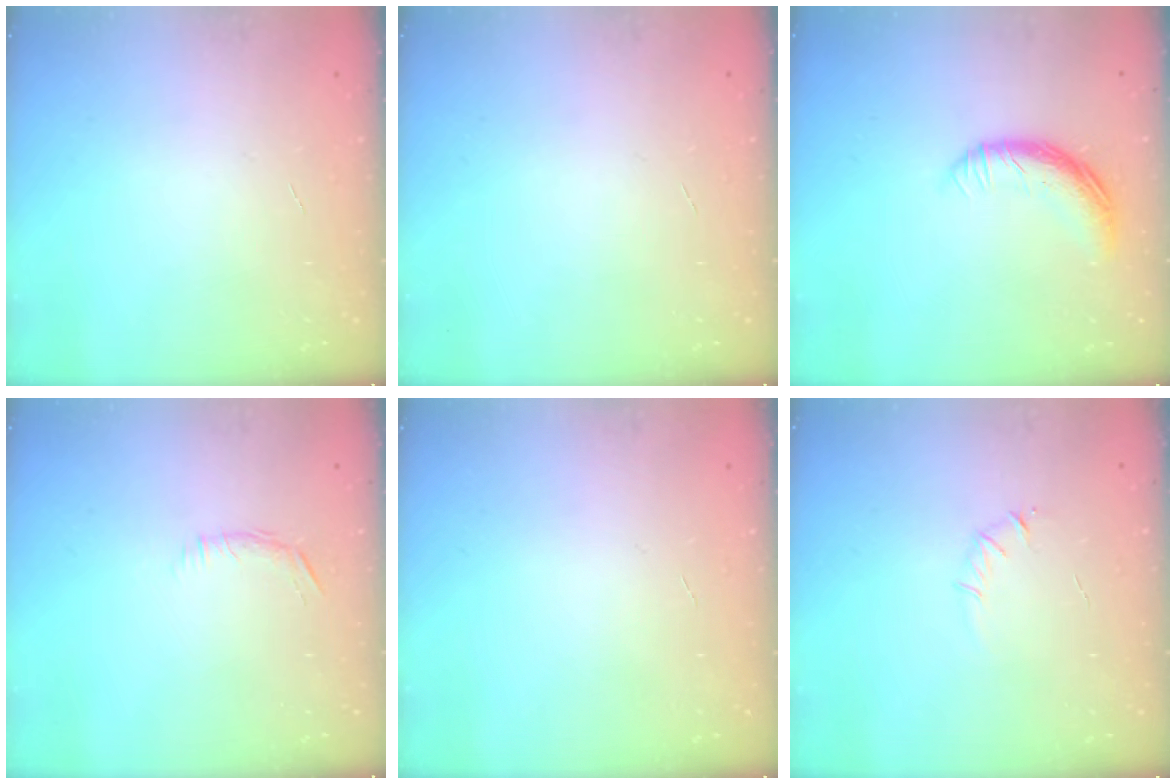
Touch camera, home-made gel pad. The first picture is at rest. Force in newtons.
{"total": 0.0}
{"total": 10.6, "press": 10.6, "slide": 0.4}
{"total": 6.2, "press": 5.9, "slide": 1.9}
{"total": 0.0}
{"total": 3.3, "press": 3.1, "slide": 1.1}